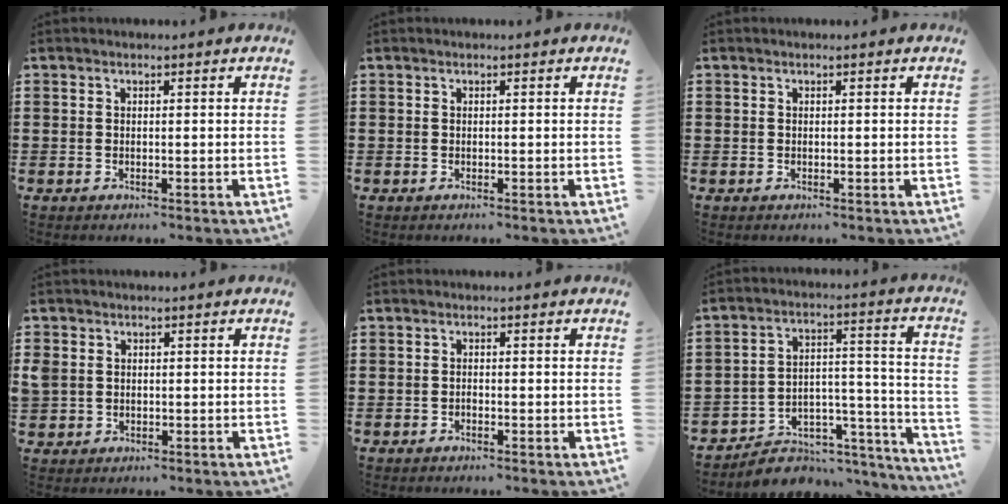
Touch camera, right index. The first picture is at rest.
{"total": 0.0}
{"total": 0.0}
{"total": 1.8, "force": [0.0, 1.6, 0.7], "torque": [-0.028, 0.004, -0.004]}
{"total": 0.7, "force": [-0.5, 0.4, 0.3], "torque": [-0.006, 0.000, -0.010]}
{"total": 6.2, "force": [-5.2, 3.1, 1.1], "torque": [-0.021, 0.012, -0.099]}